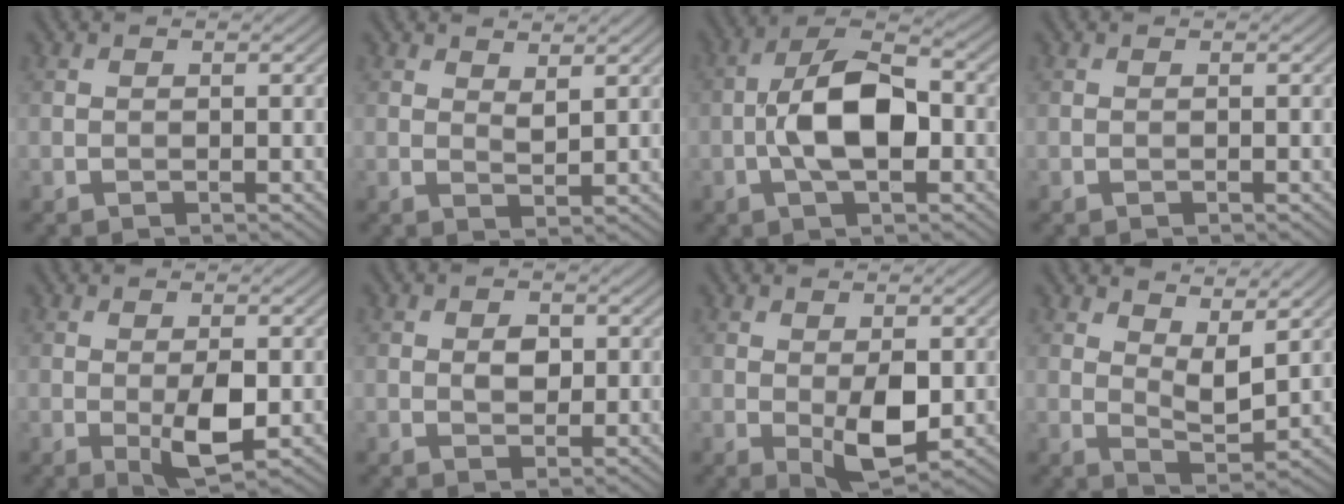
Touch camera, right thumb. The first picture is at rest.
{"total": 2.2, "force": [1.7, 0.7, 1.3], "torque": [-0.024, -0.006, 0.035]}
{"total": 9.2, "force": [-1.4, 4.2, 8.0], "torque": [-0.151, 0.016, -0.034]}
{"total": 0.0}
{"total": 4.6, "force": [-0.8, 1.7, 4.2], "torque": [-0.077, -0.005, -0.009]}
{"total": 2.4, "force": [0.5, 1.7, 1.7], "torque": [-0.031, -0.003, 0.004]}
{"total": 5.5, "force": [-0.6, 2.5, 4.8], "torque": [-0.086, -0.005, -0.007]}
{"total": 5.9, "force": [3.7, 2.2, 4.1], "torque": [-0.075, -0.011, 0.065]}